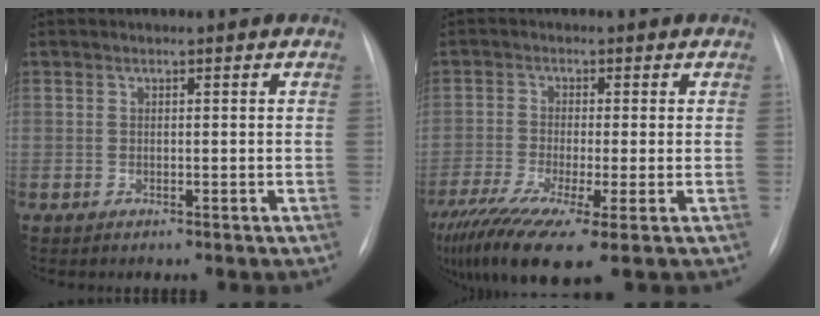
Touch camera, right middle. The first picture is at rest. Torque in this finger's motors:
{"motor_torque": [1.25, -0.88, 0.25, 0.18]}